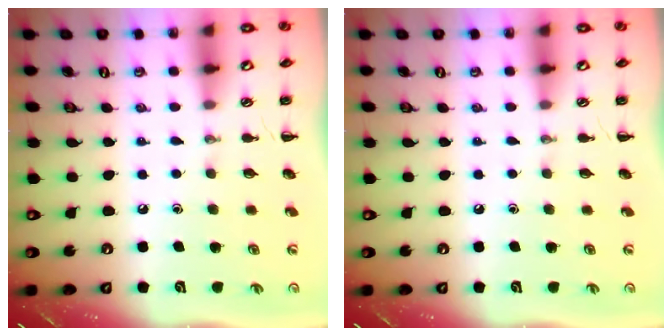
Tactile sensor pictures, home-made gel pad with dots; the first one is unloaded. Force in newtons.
{"total": 0.0}